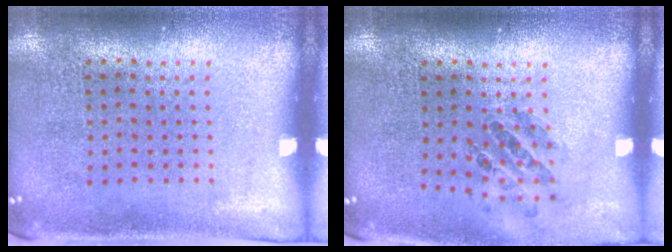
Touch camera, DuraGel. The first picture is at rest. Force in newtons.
{"total": 0.9, "press": 0.9, "slide": 0.0}